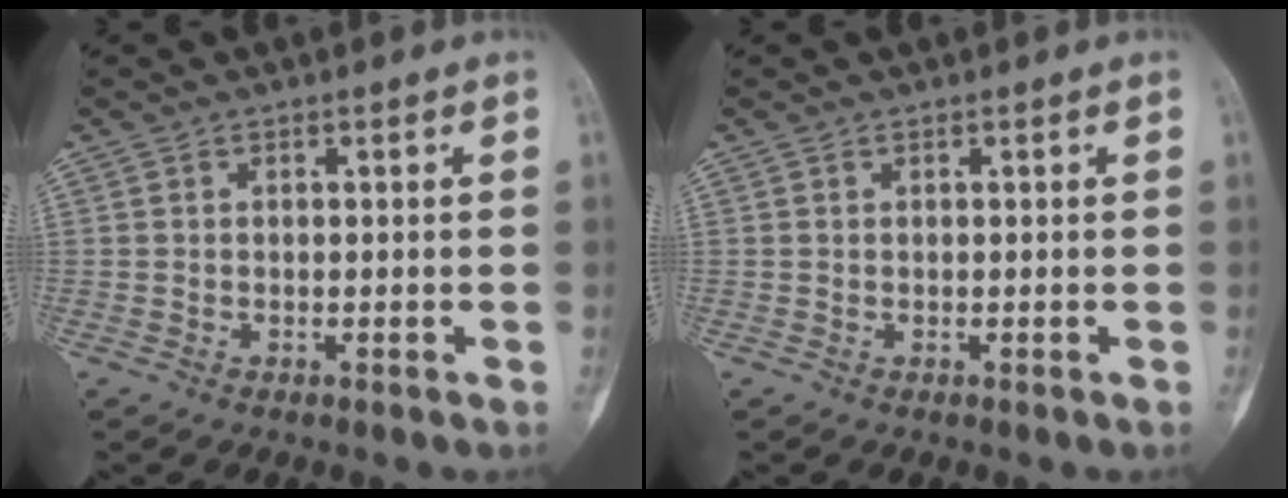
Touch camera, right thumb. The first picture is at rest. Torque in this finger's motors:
{"motor_torque": [0.00, 0.00, 0.00, 0.00, 0.00]}